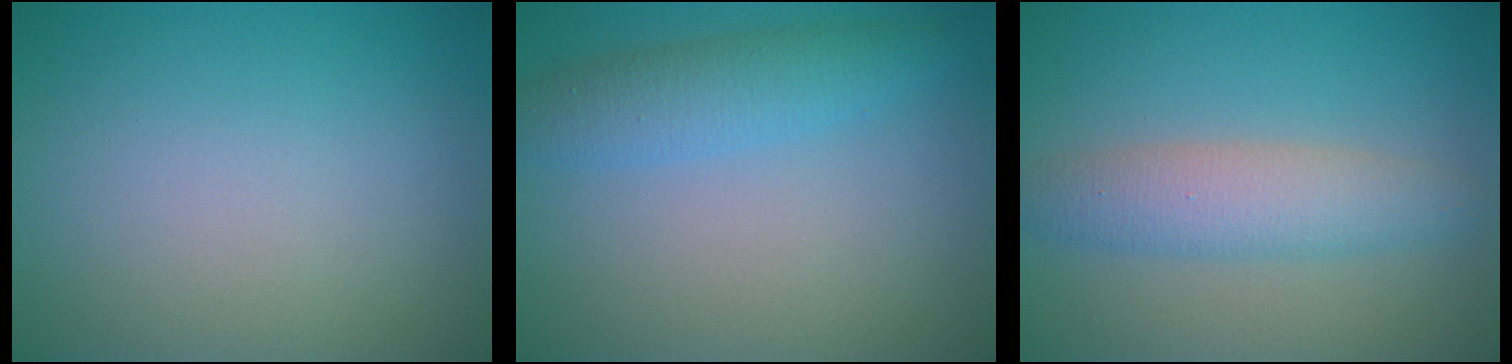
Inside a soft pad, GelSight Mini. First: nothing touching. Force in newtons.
{"total": 3.3, "press": 3.3, "slide": 0.1}
{"total": 4.0, "press": 4.0, "slide": 0.0}